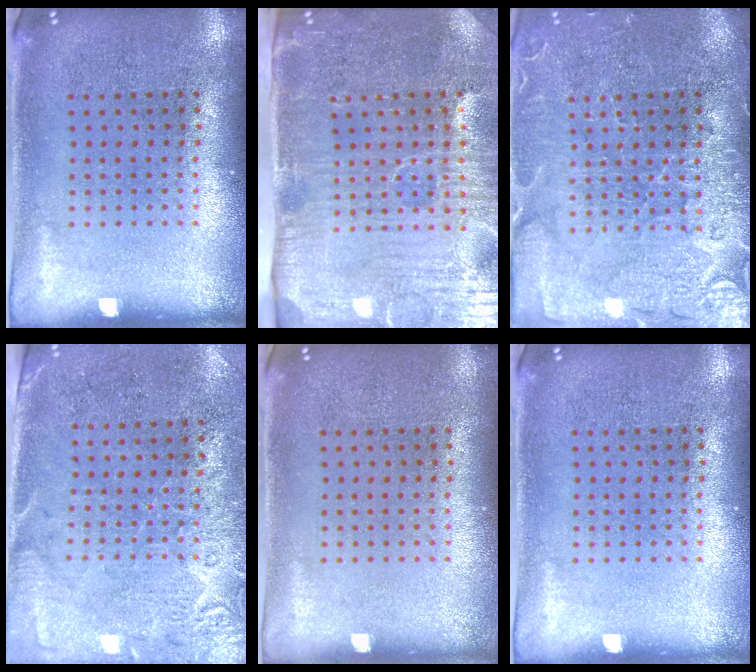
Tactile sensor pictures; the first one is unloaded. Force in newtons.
{"total": 5.1, "press": 4.4, "slide": 2.6}
{"total": 3.6, "press": 3.5, "slide": 1.1}
{"total": 2.7, "press": 2.4, "slide": 1.4}
{"total": 0.0}
{"total": 0.0}